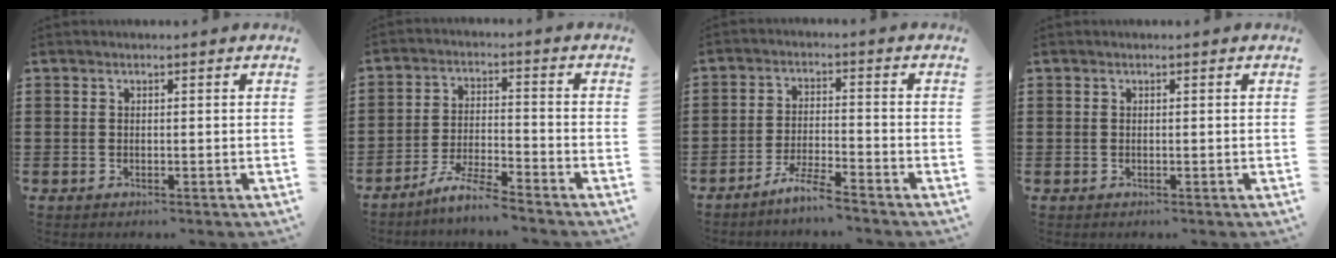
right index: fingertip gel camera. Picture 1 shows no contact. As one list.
[{"total": 5.6, "force": [-5.1, -0.2, 2.2], "torque": [-0.059, -0.010, -0.102]}, {"total": 4.7, "force": [-4.3, -0.4, 1.8], "torque": [-0.046, -0.008, -0.085]}, {"total": 0.0}]